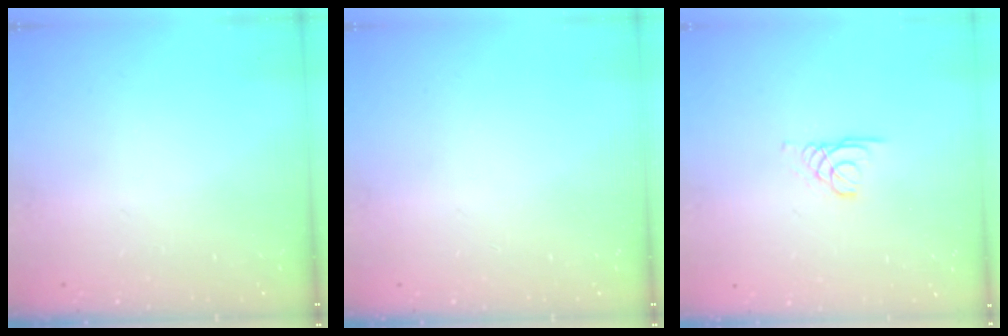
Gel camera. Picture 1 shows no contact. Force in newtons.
{"total": 0.0}
{"total": 1.7, "press": 1.7, "slide": 0.1}